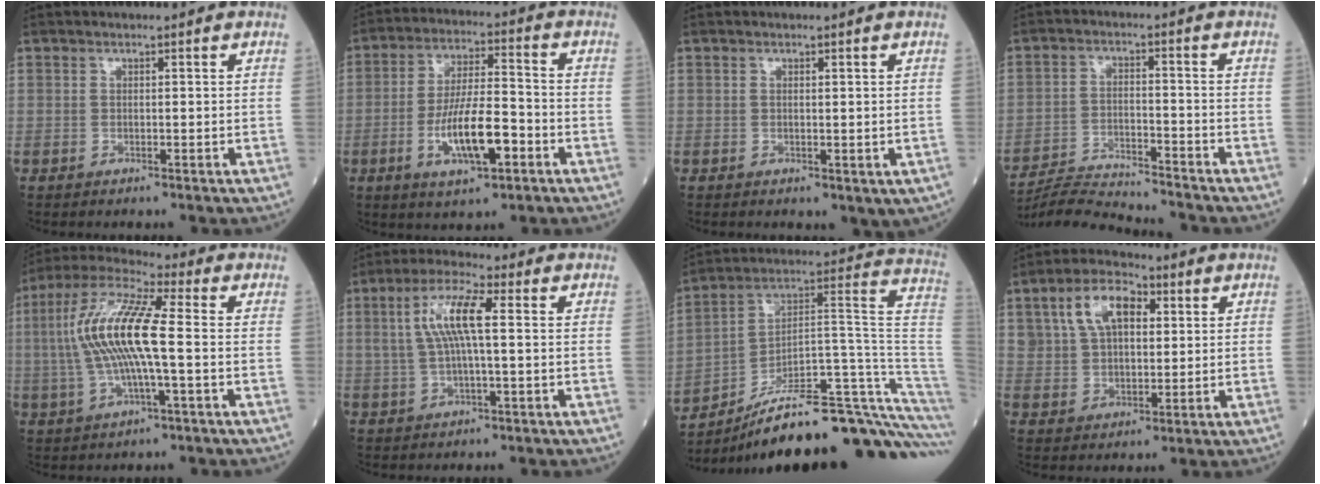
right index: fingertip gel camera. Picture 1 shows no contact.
{"total": 9.6, "force": [-3.4, 2.3, 8.6], "torque": [-0.162, 0.002, -0.059]}
{"total": 2.0, "force": [-0.1, 1.2, 1.6], "torque": [-0.021, -0.003, 0.008]}
{"total": 10.7, "force": [-10.5, -0.9, 1.9], "torque": [-0.028, -0.004, -0.183]}
{"total": 13.9, "force": [-0.2, 2.0, 13.7], "torque": [-0.288, 0.014, -0.010]}
{"total": 8.0, "force": [1.3, 1.3, 7.8], "torque": [-0.161, 0.018, 0.023]}
{"total": 27.1, "force": [-20.4, 1.5, 17.8], "torque": [-0.138, 0.048, -0.304]}
{"total": 9.6, "force": [3.4, 5.5, 7.0], "torque": [-0.136, 0.029, 0.065]}